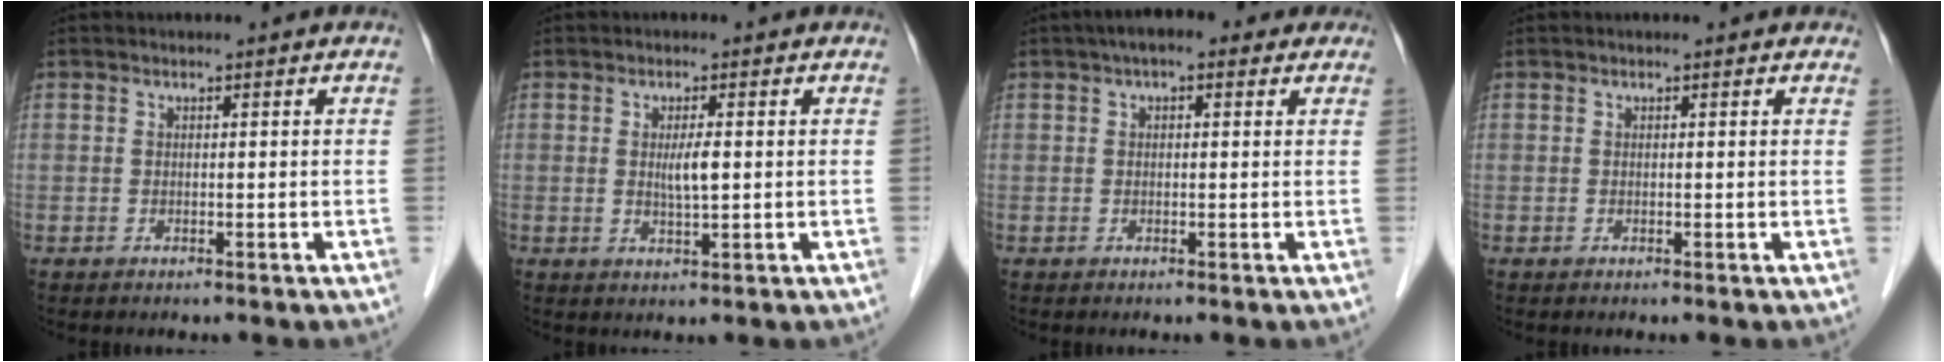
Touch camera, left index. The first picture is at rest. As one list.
[{"total": 2.8, "force": [0.2, 0.3, 2.7], "torque": [-0.051, -0.002, 0.006]}, {"total": 5.3, "force": [3.1, 2.5, 3.5], "torque": [-0.049, 0.038, 0.038]}, {"total": 1.2, "force": [1.0, 0.4, 0.5], "torque": [-0.008, 0.004, 0.004]}]